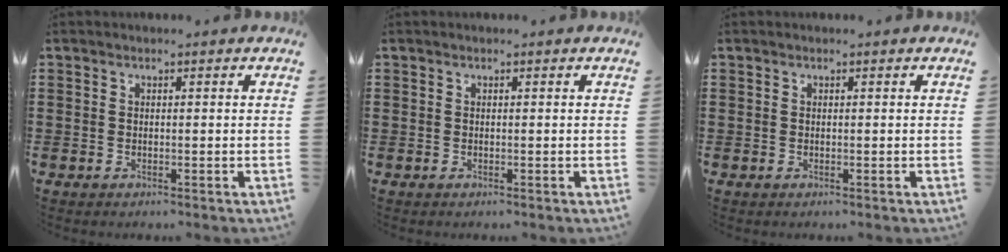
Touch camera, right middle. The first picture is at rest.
{"total": 0.0}
{"total": 0.0}